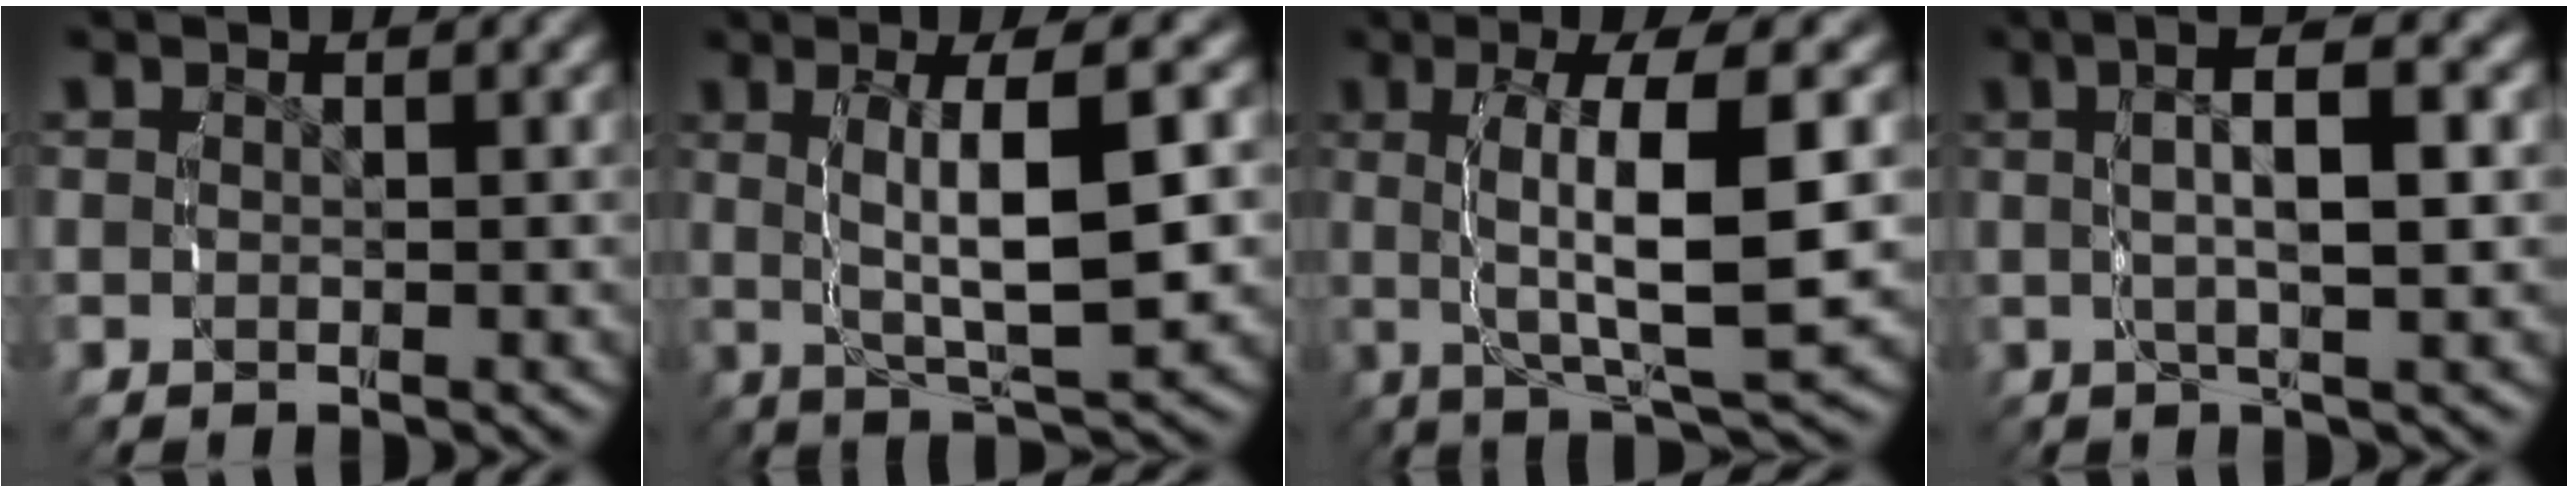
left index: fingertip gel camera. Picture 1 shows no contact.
{"total": 7.5, "force": [0.6, 1.7, 7.3], "torque": [-0.117, 0.008, 0.015]}
{"total": 8.7, "force": [0.7, 1.8, 8.5], "torque": [-0.136, 0.007, 0.013]}
{"total": 5.9, "force": [2.0, 1.1, 5.5], "torque": [-0.087, 0.017, 0.026]}